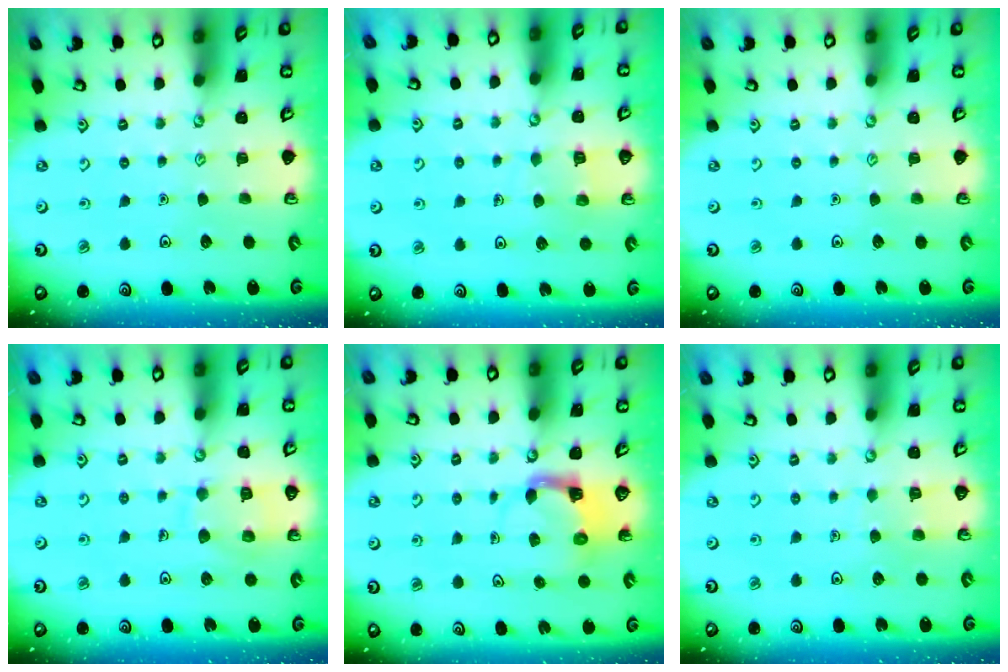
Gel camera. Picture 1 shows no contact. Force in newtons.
{"total": 5.7, "press": 5.6, "slide": 0.4}
{"total": 0.0}
{"total": 10.5, "press": 10.5, "slide": 1.0}
{"total": 3.9, "press": 3.8, "slide": 0.7}
{"total": 3.9, "press": 3.9, "slide": 0.3}